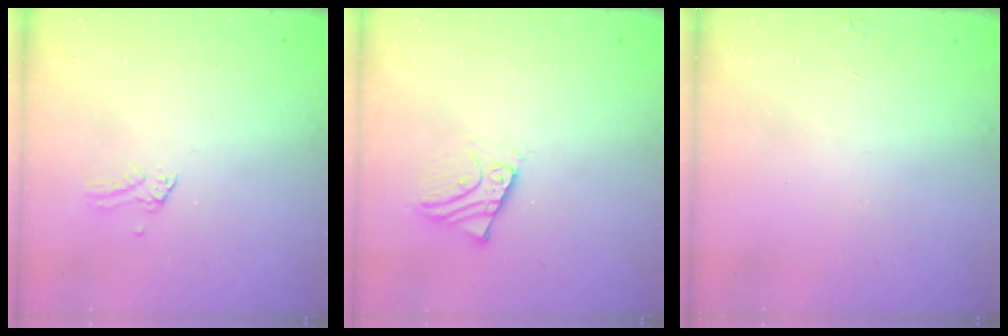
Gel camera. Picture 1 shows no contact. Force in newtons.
{"total": 3.5, "press": 3.5, "slide": 0.3}
{"total": 2.9, "press": 2.9, "slide": 0.4}